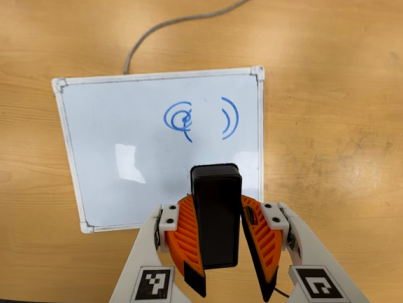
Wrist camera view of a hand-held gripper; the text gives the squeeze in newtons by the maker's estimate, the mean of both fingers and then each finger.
{"total": 7.6, "left": 8.1, "right": 7.1}